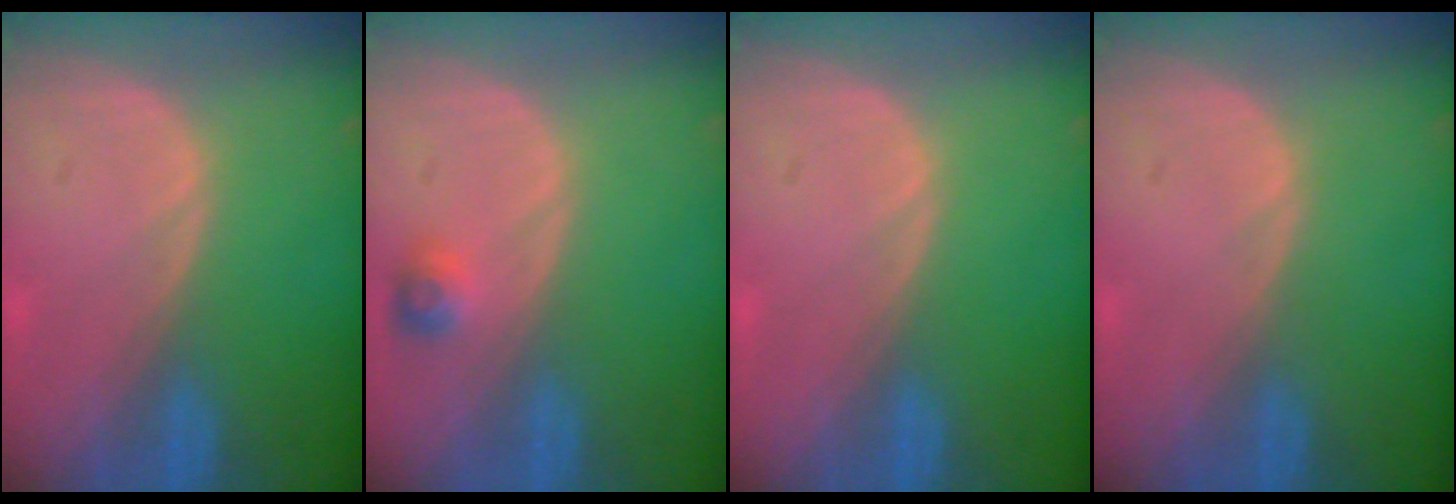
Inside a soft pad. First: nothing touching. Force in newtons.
{"total": 2.4, "press": 2.2, "slide": 0.9}
{"total": 0.0}
{"total": 0.0}